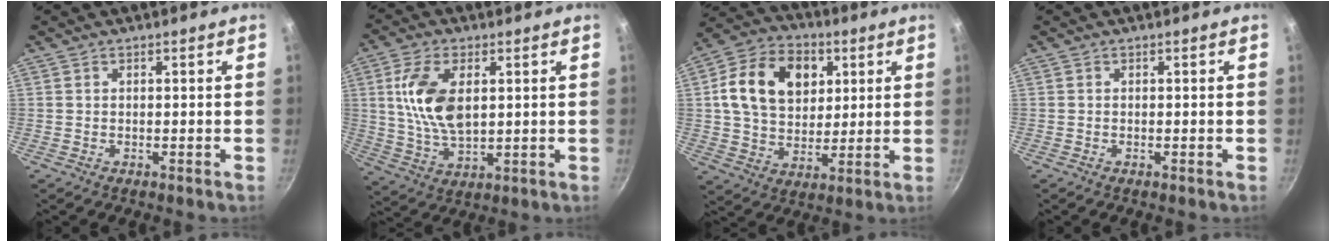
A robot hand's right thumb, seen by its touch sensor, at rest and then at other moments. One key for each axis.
{"total": 12.0, "fx": 2.6, "fy": 6.4, "fz": 9.9, "tx": -0.185, "ty": -0.010, "tz": 0.053}
{"total": 16.8, "fx": 4.6, "fy": 12.4, "fz": 10.4, "tx": -0.154, "ty": 0.000, "tz": 0.068}
{"total": 0.0}